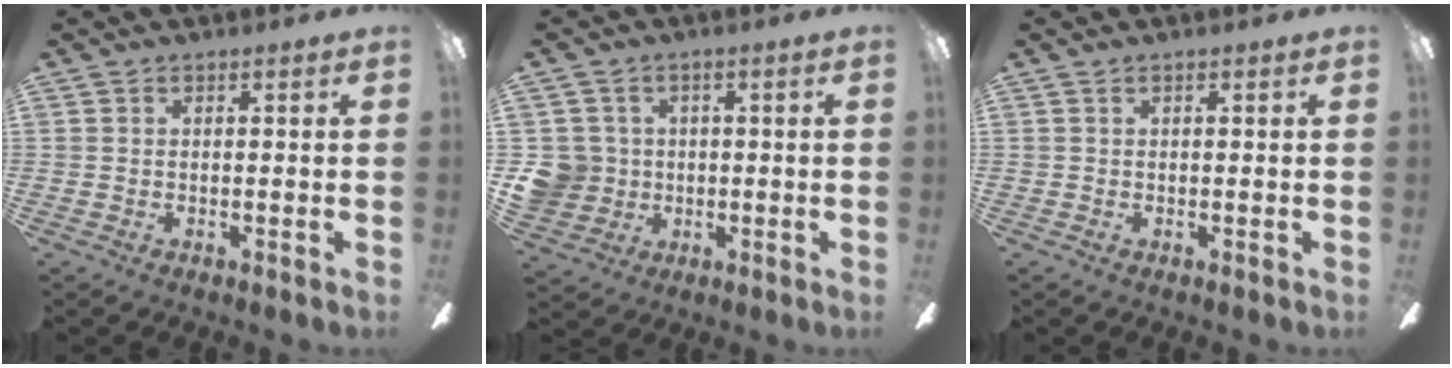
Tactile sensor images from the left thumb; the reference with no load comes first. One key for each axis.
{"total": 7.2, "fx": 0.2, "fy": 7.1, "fz": 1.5, "tx": -0.051, "ty": 0.009, "tz": 0.007}
{"total": 0.0}